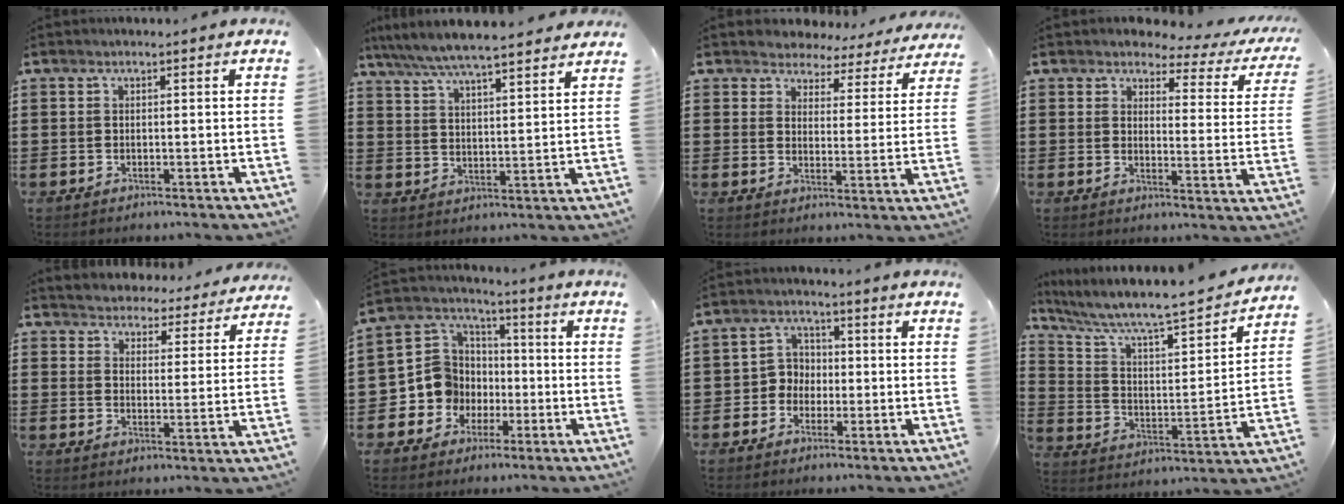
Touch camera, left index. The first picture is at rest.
{"total": 6.1, "force": [5.7, 0.1, 2.2], "torque": [-0.066, -0.029, 0.099]}
{"total": 4.2, "force": [4.0, 1.1, 0.0], "torque": [-0.025, -0.026, 0.068]}
{"total": 3.2, "force": [2.7, 0.9, 1.3], "torque": [-0.039, -0.018, 0.039]}
{"total": 4.4, "force": [4.3, 0.0, -0.6], "torque": [-0.016, -0.037, 0.073]}
{"total": 8.8, "force": [-1.8, 8.5, 1.5], "torque": [-0.084, 0.008, -0.033]}
{"total": 4.0, "force": [-1.2, 3.7, 1.1], "torque": [-0.038, 0.011, -0.028]}
{"total": 6.3, "force": [5.6, 0.6, 2.8], "torque": [-0.085, -0.054, 0.087]}